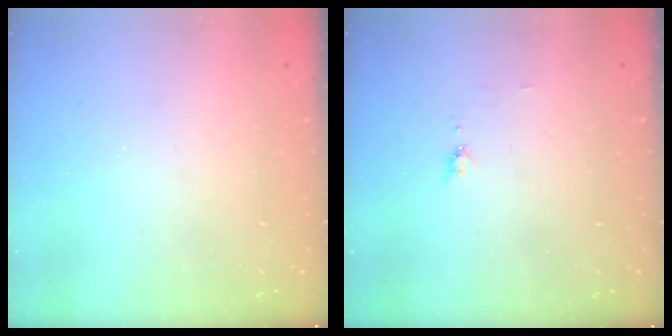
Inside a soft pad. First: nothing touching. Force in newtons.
{"total": 4.8, "press": 4.7, "slide": 0.6}